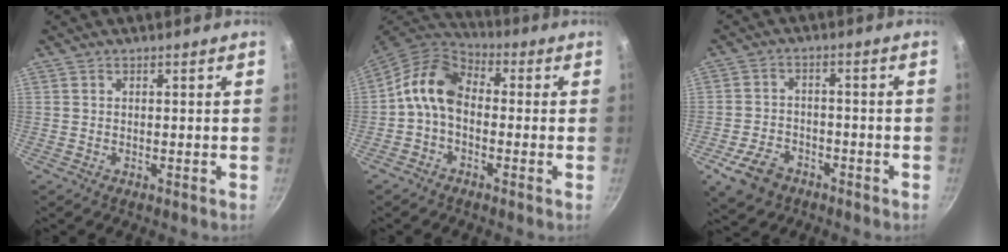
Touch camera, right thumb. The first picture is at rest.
{"total": 10.4, "force": [-0.8, 7.2, 7.5], "torque": [-0.127, 0.040, -0.038]}
{"total": 7.7, "force": [-4.3, 5.2, 3.7], "torque": [-0.060, 0.030, -0.073]}